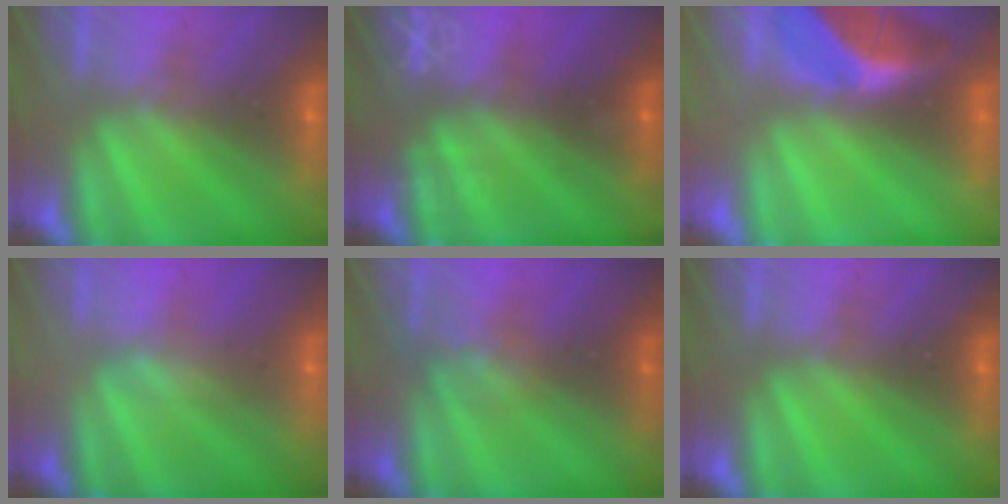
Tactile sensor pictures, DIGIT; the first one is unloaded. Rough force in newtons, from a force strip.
{"total": 3.0}
{"total": 2.1}
{"total": 2.1}
{"total": 2.6}
{"total": 0.0}